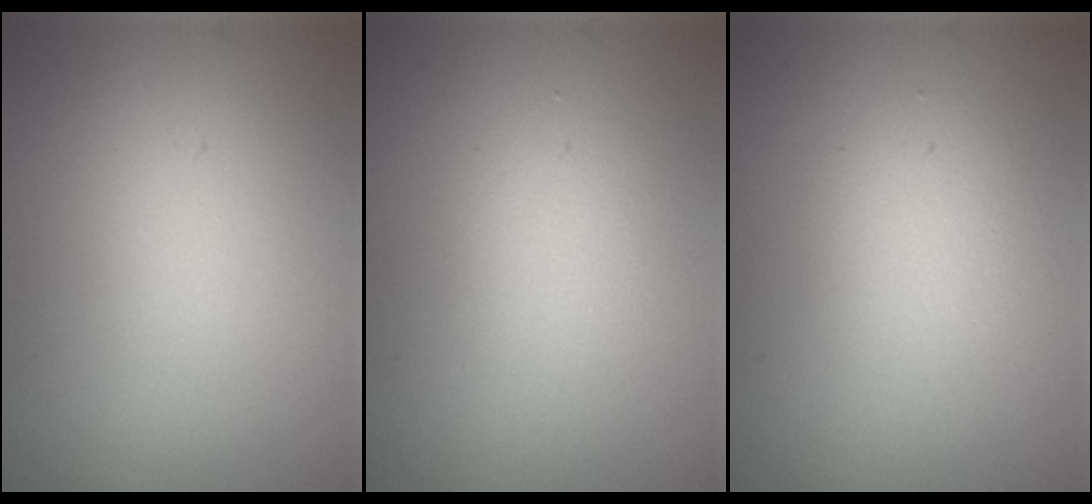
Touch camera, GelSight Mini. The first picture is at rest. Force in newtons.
{"total": 2.0, "press": 2.0, "slide": 0.1}
{"total": 2.2, "press": 2.2, "slide": 0.1}